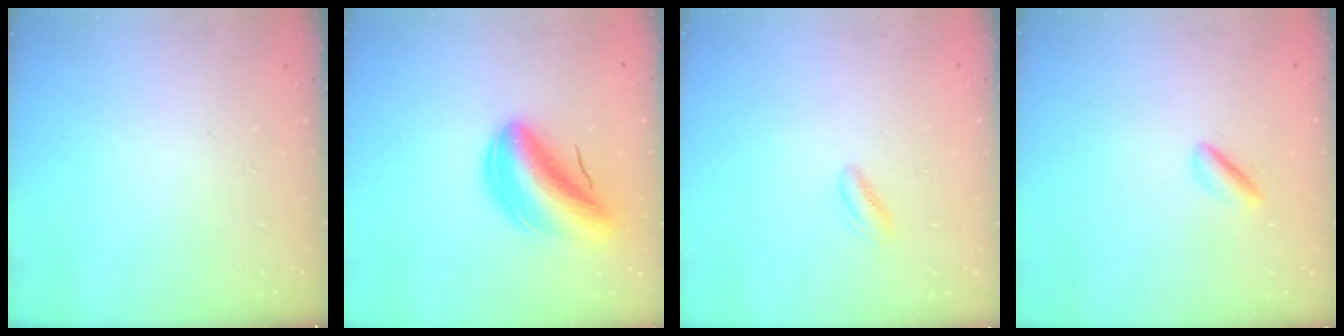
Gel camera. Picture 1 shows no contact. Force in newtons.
{"total": 12.3, "press": 11.7, "slide": 3.8}
{"total": 4.1, "press": 4.0, "slide": 1.1}
{"total": 2.3, "press": 2.2, "slide": 0.3}